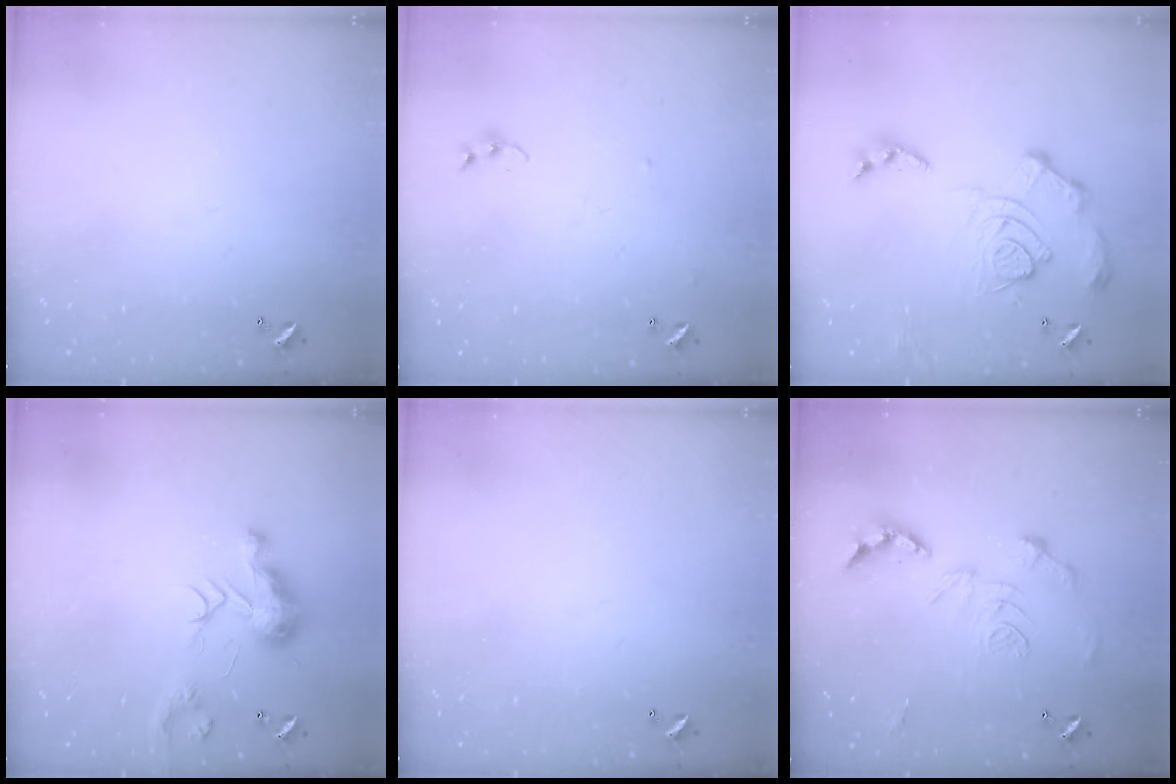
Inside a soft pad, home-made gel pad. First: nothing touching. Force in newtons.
{"total": 5.1, "press": 5.0, "slide": 0.5}
{"total": 15.6, "press": 15.5, "slide": 1.6}
{"total": 9.7, "press": 9.7, "slide": 0.8}
{"total": 0.0}
{"total": 2.9, "press": 2.3, "slide": 1.7}